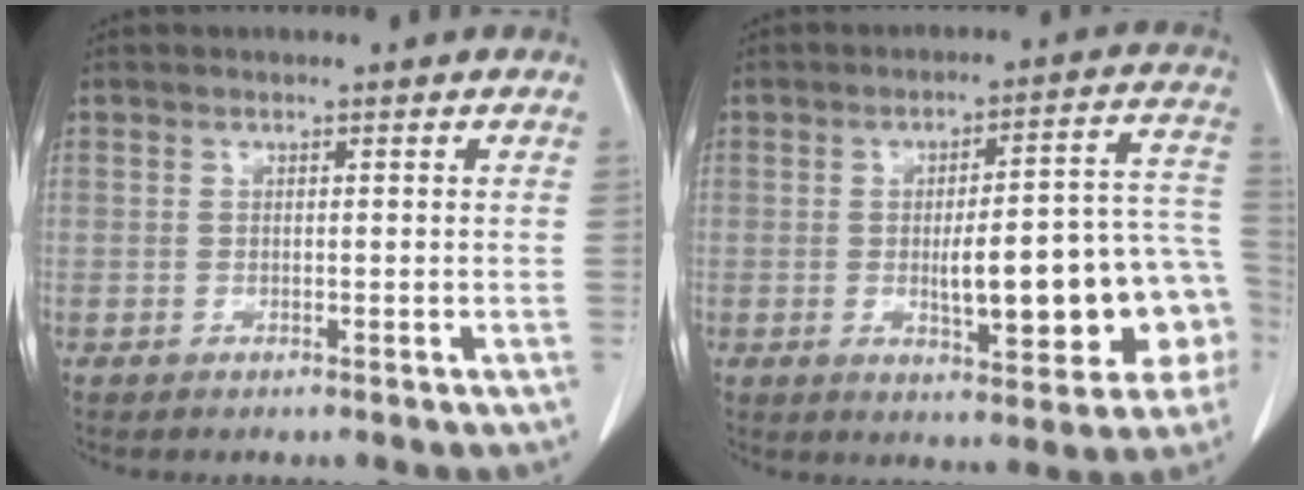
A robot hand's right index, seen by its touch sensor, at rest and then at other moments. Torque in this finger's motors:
{"motor_torque": [0.31, 0.01, 0.18, 0.08]}